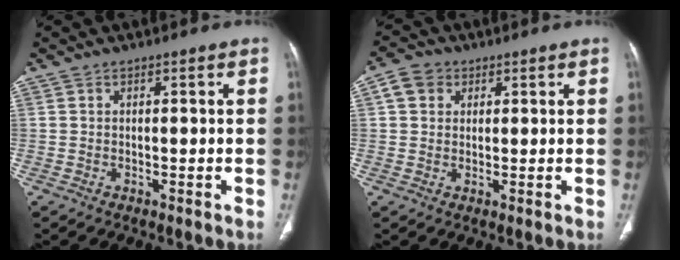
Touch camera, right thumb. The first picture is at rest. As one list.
[{"total": 4.6, "force": [1.7, 3.8, 2.0], "torque": [-0.021, 0.003, 0.029]}]